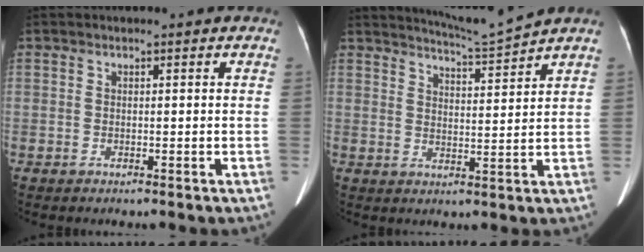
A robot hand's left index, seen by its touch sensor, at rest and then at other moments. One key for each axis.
{"total": 6.0, "fx": 5.6, "fy": -2.1, "fz": 0.4, "tx": -0.021, "ty": -0.022, "tz": 0.098}